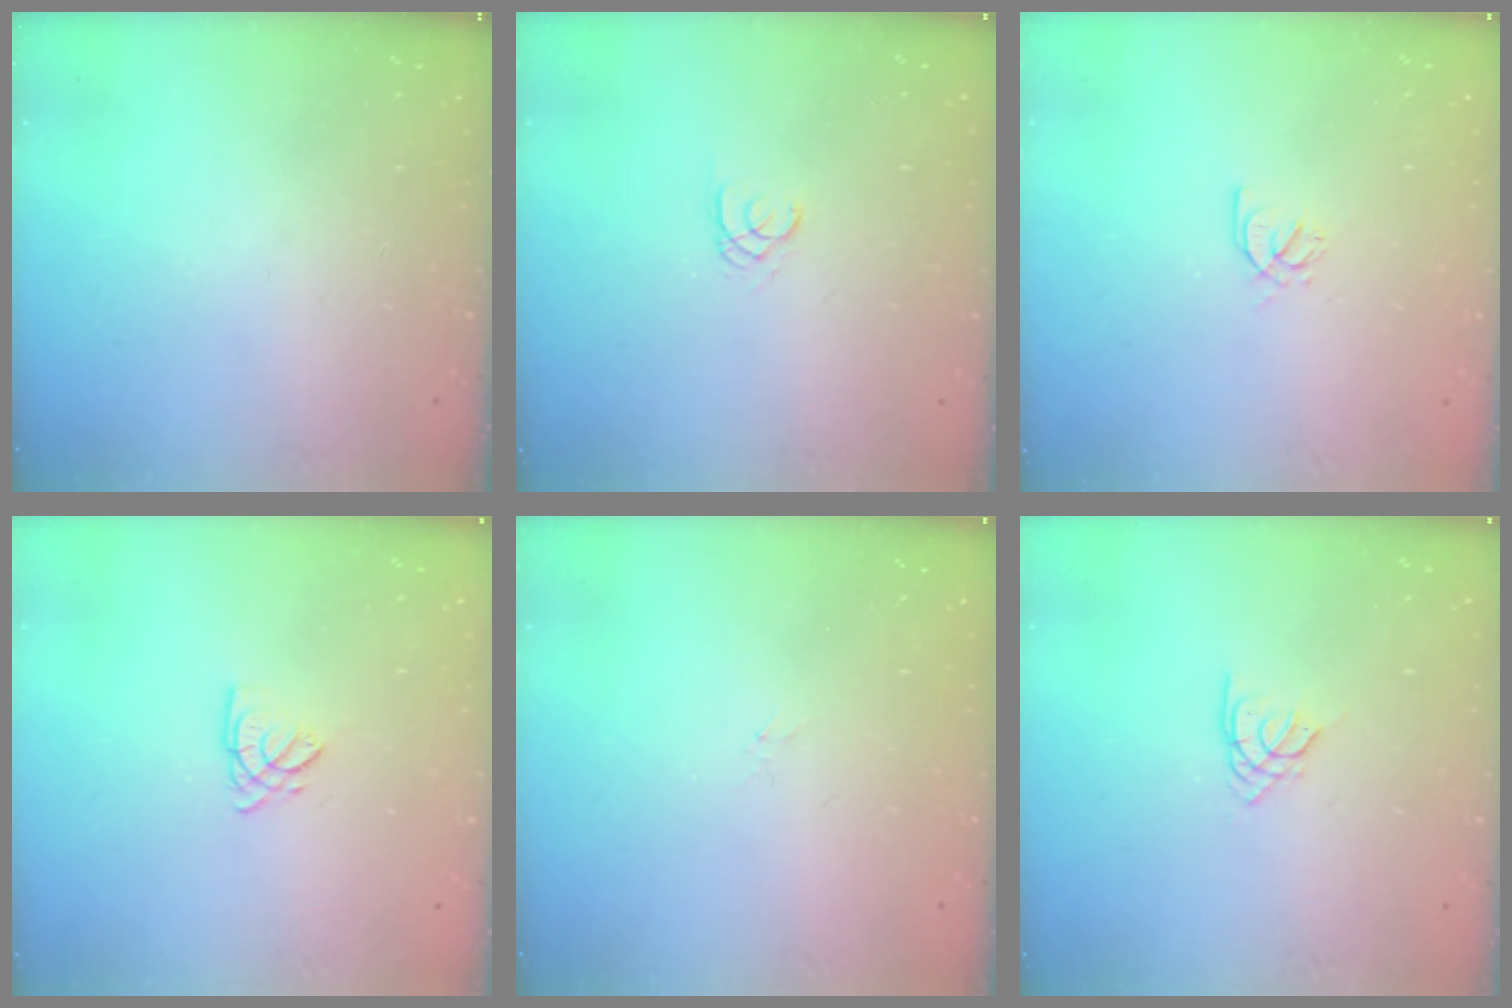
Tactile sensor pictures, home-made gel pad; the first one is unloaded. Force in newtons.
{"total": 1.7, "press": 1.7, "slide": 0.2}
{"total": 2.6, "press": 2.6, "slide": 0.4}
{"total": 2.7, "press": 2.7, "slide": 0.3}
{"total": 1.5, "press": 1.4, "slide": 0.3}
{"total": 2.3, "press": 2.3, "slide": 0.5}